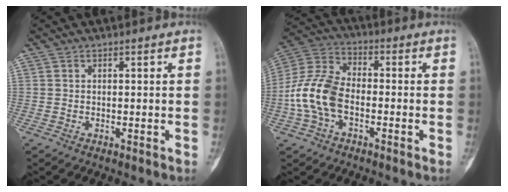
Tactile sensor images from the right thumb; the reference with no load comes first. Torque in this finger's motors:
{"motor_torque": [0.21, 0.21, 0.75, 0.20, 0.14]}